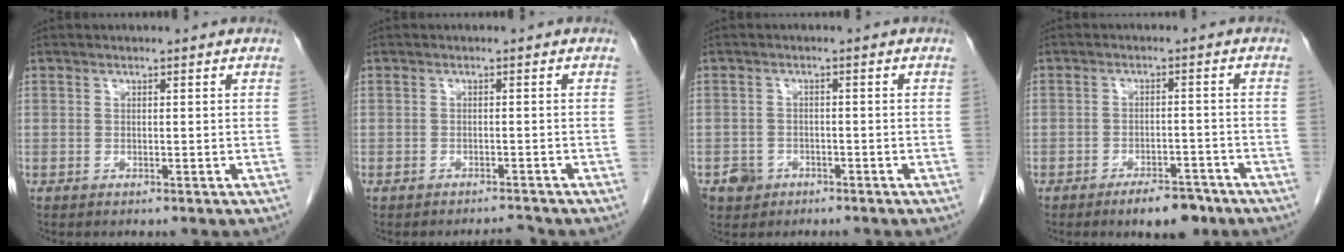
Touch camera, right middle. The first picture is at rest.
{"total": 1.5, "force": [-1.5, 0.0, 0.2], "torque": [-0.002, -0.005, -0.020]}
{"total": 3.0, "force": [-1.7, 2.4, 0.5], "torque": [-0.007, 0.009, -0.026]}
{"total": 5.5, "force": [-4.1, 1.9, 3.1], "torque": [-0.046, 0.001, -0.059]}